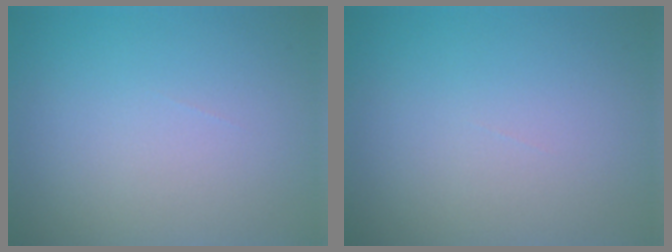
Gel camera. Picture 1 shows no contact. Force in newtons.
{"total": 0.0}